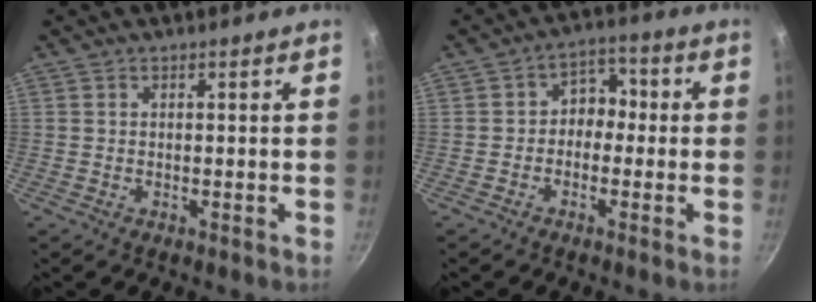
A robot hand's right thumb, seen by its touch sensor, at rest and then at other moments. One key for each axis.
{"total": 5.5, "fx": -0.6, "fy": 4.4, "fz": 3.3, "tx": -0.003, "ty": 0.024, "tz": -0.025}